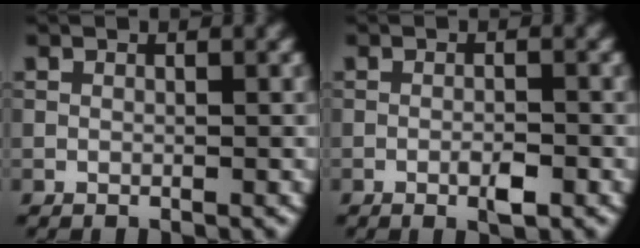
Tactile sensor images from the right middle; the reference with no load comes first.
{"total": 1.9, "force": [-0.9, 0.5, 1.7], "torque": [-0.028, 0.000, -0.016]}